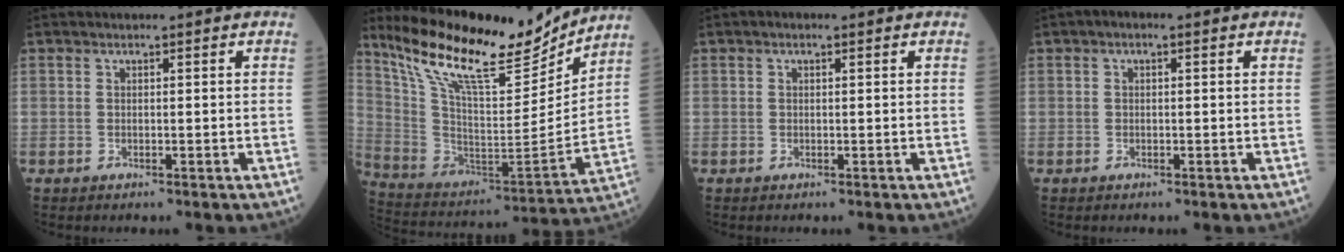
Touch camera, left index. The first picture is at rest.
{"total": 21.5, "force": [17.9, 4.0, 11.2], "torque": [-0.210, -0.021, 0.311]}
{"total": 0.8, "force": [0.2, 0.3, 0.7], "torque": [-0.014, 0.002, 0.001]}
{"total": 1.4, "force": [0.3, 0.6, 1.2], "torque": [-0.018, 0.004, 0.001]}